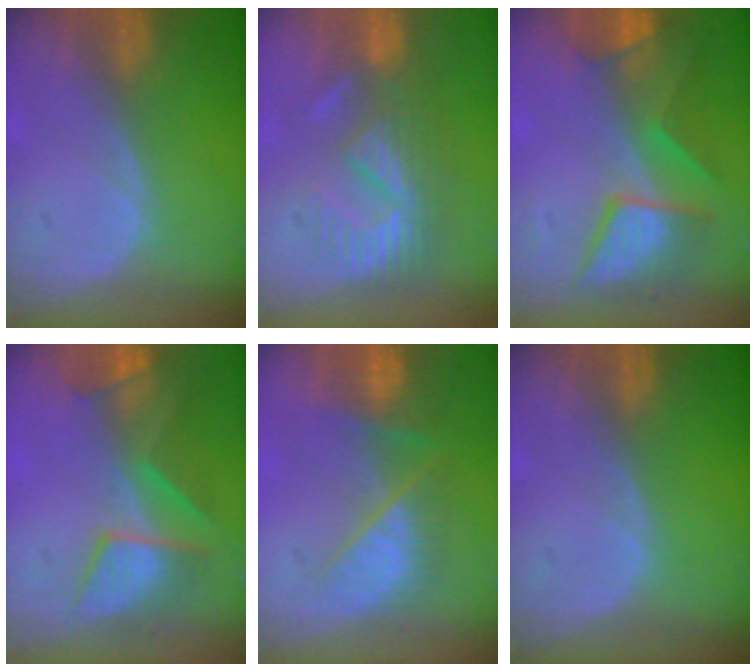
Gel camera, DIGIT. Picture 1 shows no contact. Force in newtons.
{"total": 9.1, "press": 8.0, "slide": 4.3}
{"total": 8.3, "press": 8.3, "slide": 0.4}
{"total": 7.6, "press": 7.5, "slide": 1.2}
{"total": 8.1, "press": 7.3, "slide": 3.3}
{"total": 0.0}